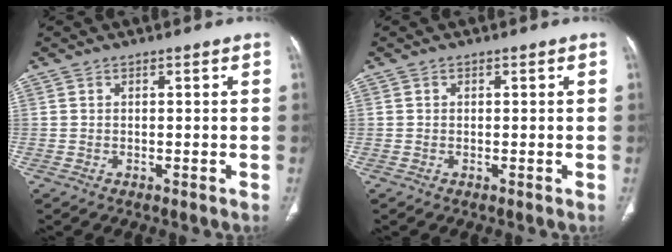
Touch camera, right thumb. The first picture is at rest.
{"total": 0.0}